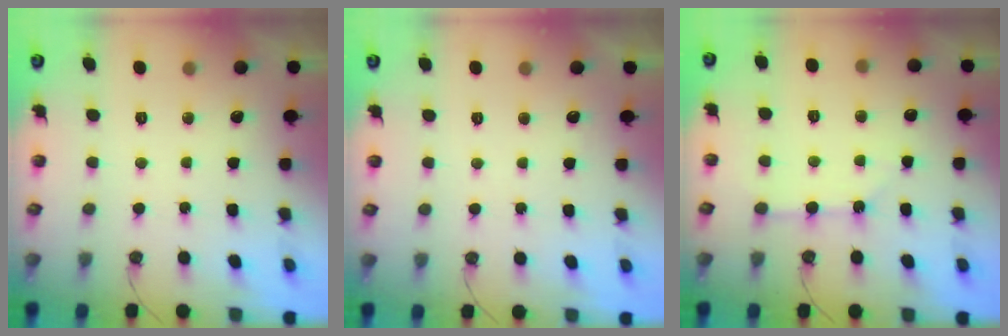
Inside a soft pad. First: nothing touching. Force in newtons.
{"total": 0.0}
{"total": 2.7, "press": 2.7, "slide": 0.5}